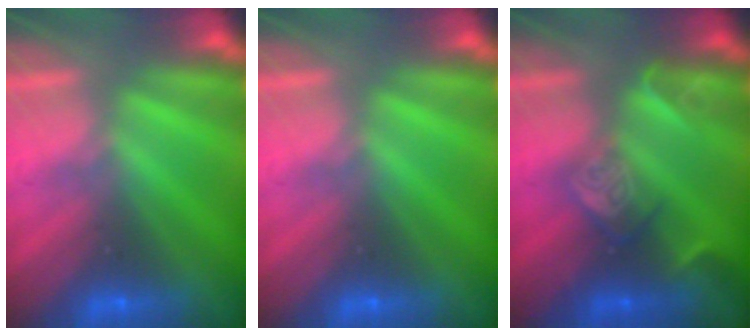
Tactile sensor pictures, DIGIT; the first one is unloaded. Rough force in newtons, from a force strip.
{"total": 0.0}
{"total": 2.4}